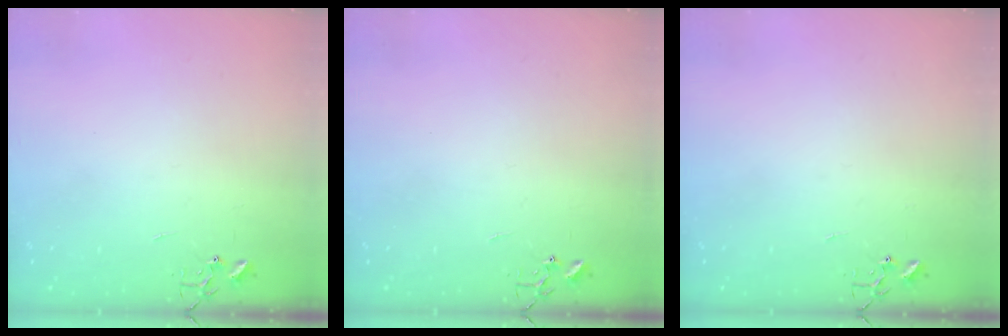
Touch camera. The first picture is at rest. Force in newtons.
{"total": 0.0}
{"total": 0.0}